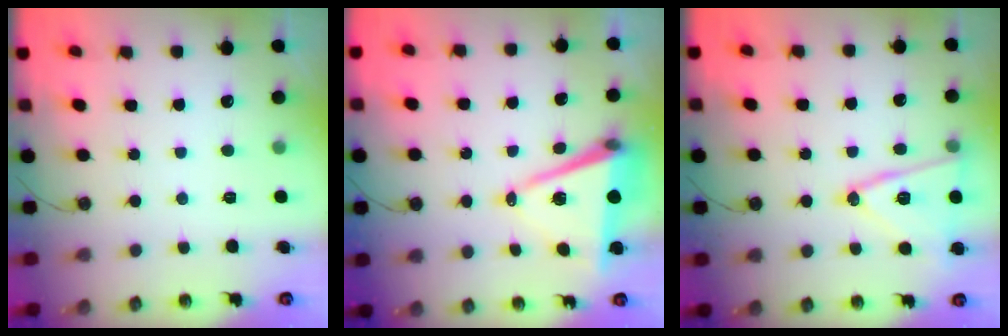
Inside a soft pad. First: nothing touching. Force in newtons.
{"total": 10.3, "press": 9.4, "slide": 4.2}
{"total": 14.7, "press": 14.5, "slide": 2.7}